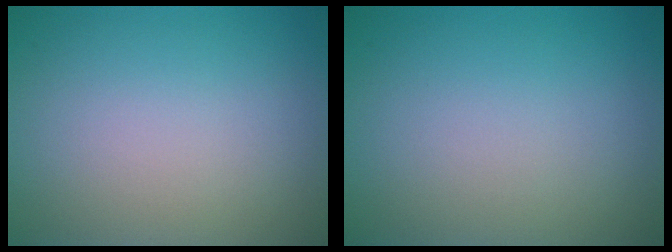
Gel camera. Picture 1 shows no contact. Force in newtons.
{"total": 0.0}